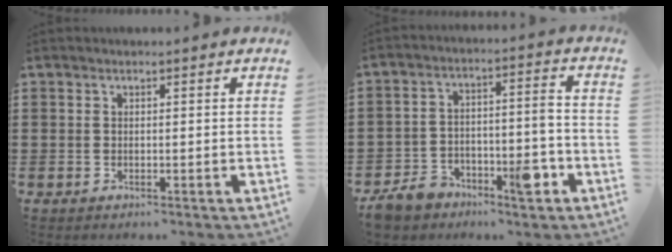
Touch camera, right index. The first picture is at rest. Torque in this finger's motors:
{"motor_torque": [1.50, 0.63, 0.70, 0.08]}